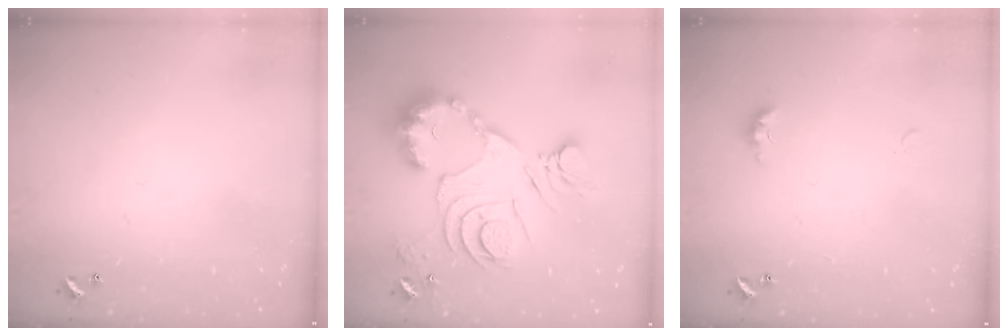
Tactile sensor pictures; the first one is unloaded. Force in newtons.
{"total": 17.7, "press": 17.6, "slide": 1.4}
{"total": 3.2, "press": 3.1, "slide": 0.6}